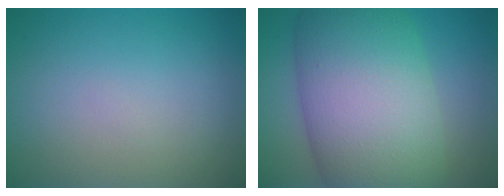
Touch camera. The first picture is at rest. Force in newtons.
{"total": 14.4, "press": 14.4, "slide": 0.3}